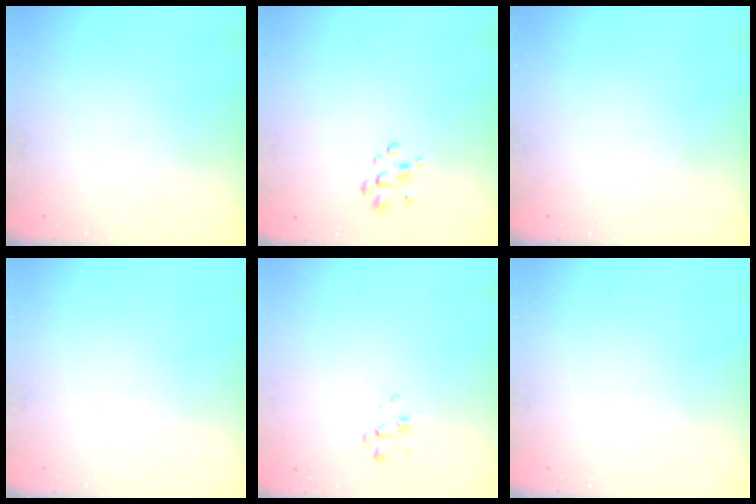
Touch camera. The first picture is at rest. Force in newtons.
{"total": 2.5, "press": 2.5, "slide": 0.4}
{"total": 0.0}
{"total": 0.0}
{"total": 1.4, "press": 1.3, "slide": 0.6}
{"total": 0.0}